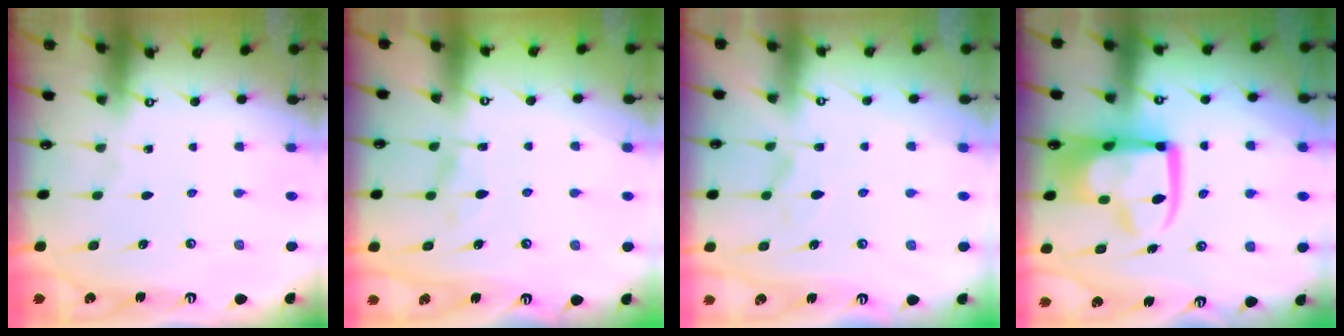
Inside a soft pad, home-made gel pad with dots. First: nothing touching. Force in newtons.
{"total": 5.9, "press": 5.9, "slide": 0.7}
{"total": 0.9, "press": 0.1, "slide": 0.9}
{"total": 16.2, "press": 16.1, "slide": 1.9}